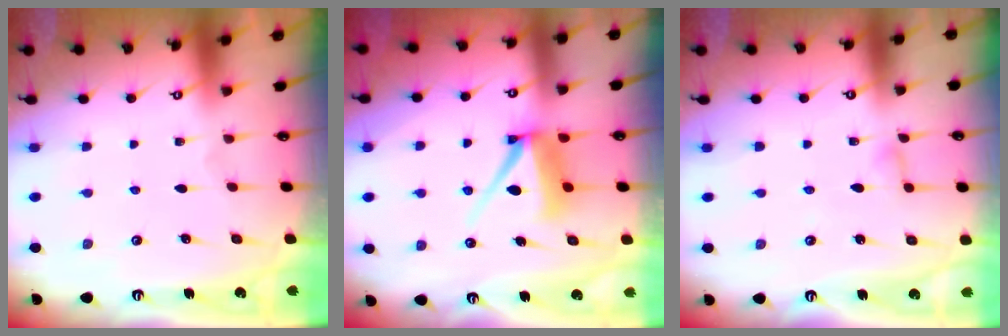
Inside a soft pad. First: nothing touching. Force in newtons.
{"total": 8.3, "press": 8.3, "slide": 0.9}
{"total": 3.4, "press": 3.4, "slide": 0.4}